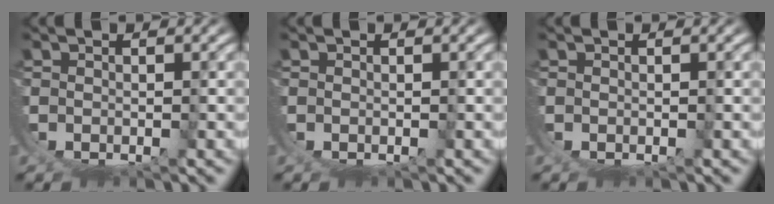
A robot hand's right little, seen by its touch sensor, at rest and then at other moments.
{"total": 0.0}
{"total": 0.0}